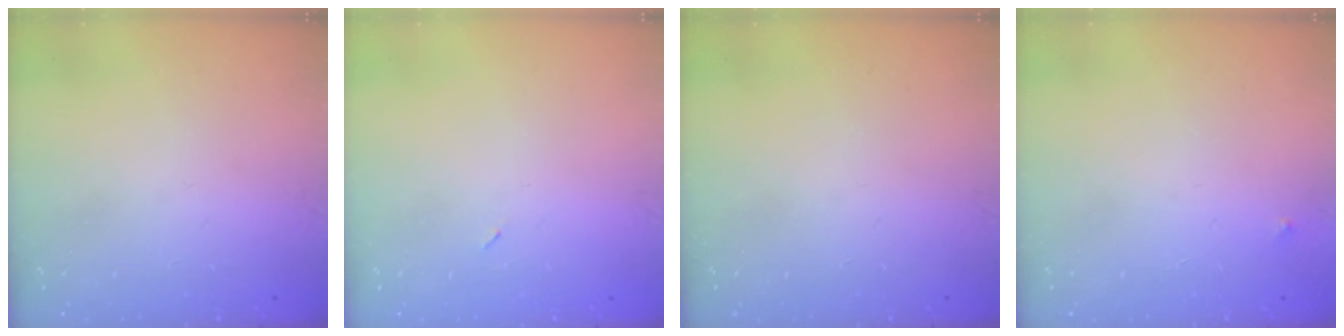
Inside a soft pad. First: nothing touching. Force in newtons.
{"total": 2.2, "press": 2.1, "slide": 0.9}
{"total": 0.0}
{"total": 2.5, "press": 2.4, "slide": 0.4}